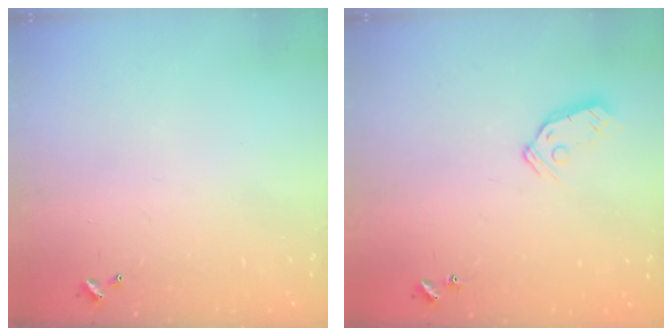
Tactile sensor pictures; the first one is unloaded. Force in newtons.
{"total": 7.5, "press": 7.5, "slide": 0.4}